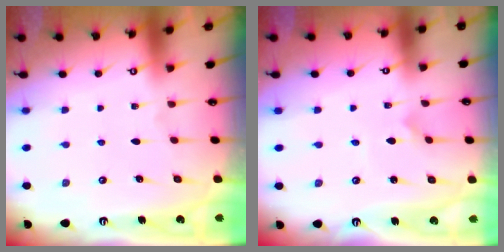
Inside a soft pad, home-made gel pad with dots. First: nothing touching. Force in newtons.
{"total": 1.6, "press": 1.6, "slide": 0.1}